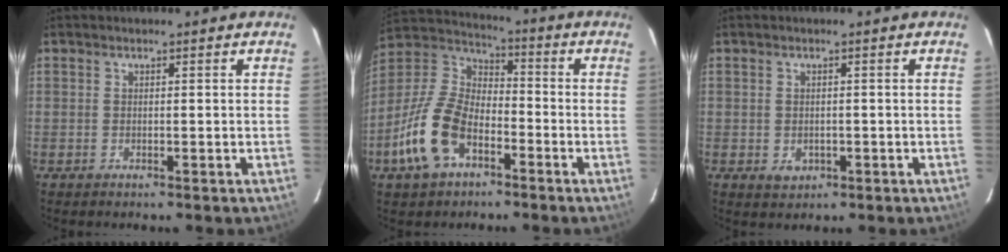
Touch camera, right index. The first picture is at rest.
{"total": 15.5, "force": [-7.6, 8.6, 10.4], "torque": [-0.224, 0.004, -0.144]}
{"total": 2.5, "force": [-0.7, 2.1, 1.1], "torque": [-0.019, -0.002, -0.002]}